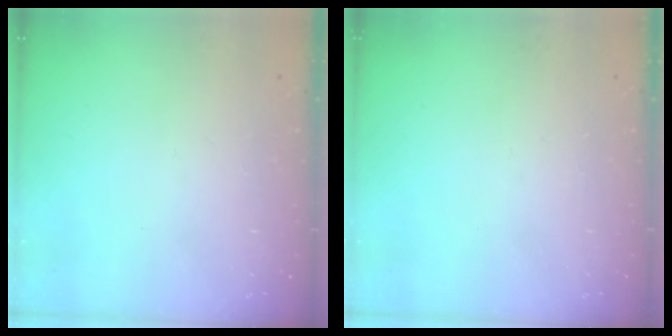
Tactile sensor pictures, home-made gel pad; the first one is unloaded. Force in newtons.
{"total": 0.0}